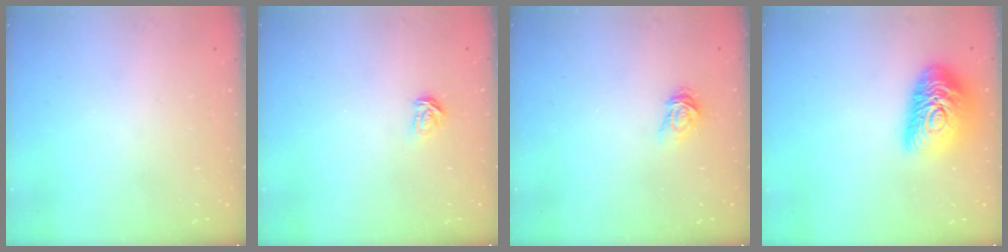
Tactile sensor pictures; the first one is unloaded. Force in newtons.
{"total": 3.3, "press": 3.3, "slide": 0.5}
{"total": 3.4, "press": 3.4, "slide": 0.4}
{"total": 16.3, "press": 16.2, "slide": 1.5}